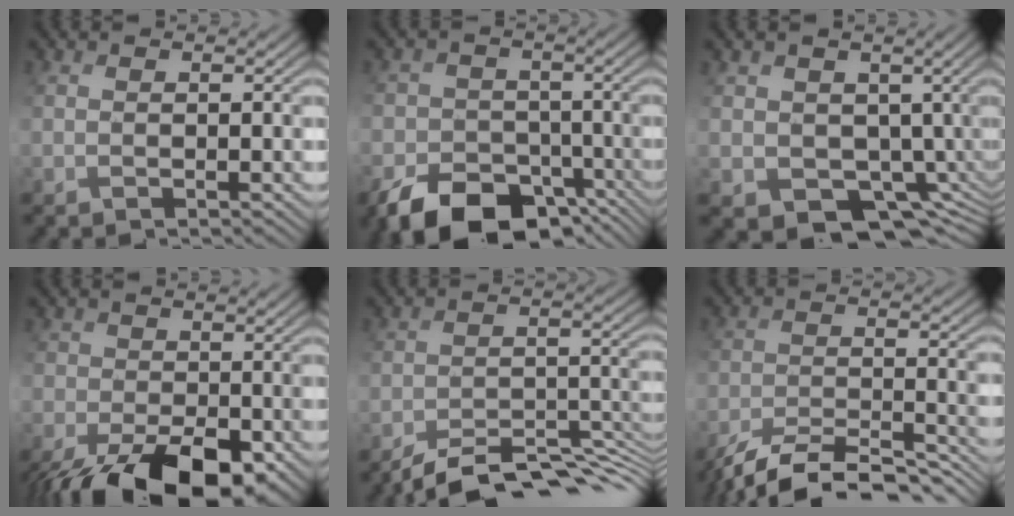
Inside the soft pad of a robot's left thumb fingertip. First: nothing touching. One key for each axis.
{"total": 9.5, "fx": -6.8, "fy": 5.8, "fz": 3.1, "tx": -0.035, "ty": -0.030, "tz": -0.121}
{"total": 8.6, "fx": -1.5, "fy": 7.3, "fz": 4.3, "tx": -0.102, "ty": -0.047, "tz": -0.019}
{"total": 12.1, "fx": -6.0, "fy": 6.6, "fz": 8.3, "tx": -0.161, "ty": -0.052, "tz": -0.088}
{"total": 7.7, "fx": -7.2, "fy": 1.4, "fz": 2.0, "tx": -0.023, "ty": -0.008, "tz": -0.123}
{"total": 10.9, "fx": -10.1, "fy": 2.0, "fz": 3.5, "tx": -0.054, "ty": -0.014, "tz": -0.158}